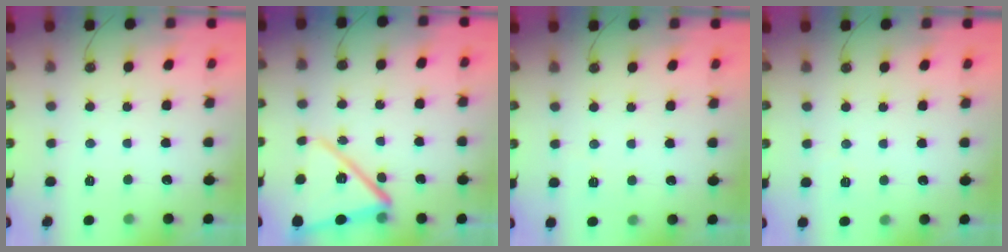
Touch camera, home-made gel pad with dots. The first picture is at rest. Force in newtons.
{"total": 15.2, "press": 15.2, "slide": 1.1}
{"total": 2.3, "press": 1.3, "slide": 1.9}
{"total": 2.8, "press": 2.0, "slide": 2.0}